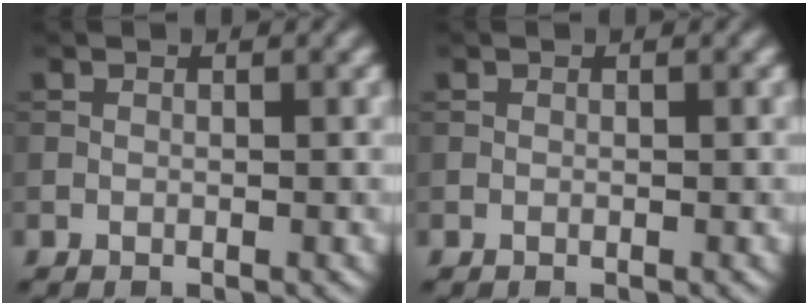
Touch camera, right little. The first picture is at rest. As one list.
[{"total": 0.0}]